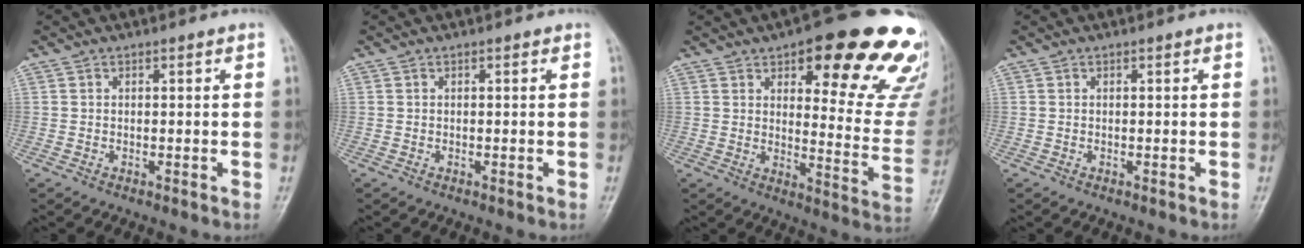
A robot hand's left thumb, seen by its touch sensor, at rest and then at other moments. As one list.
[{"total": 0.0}, {"total": 23.9, "force": [14.6, 7.7, 17.4], "torque": [-0.165, -0.072, 0.182]}, {"total": 0.0}]